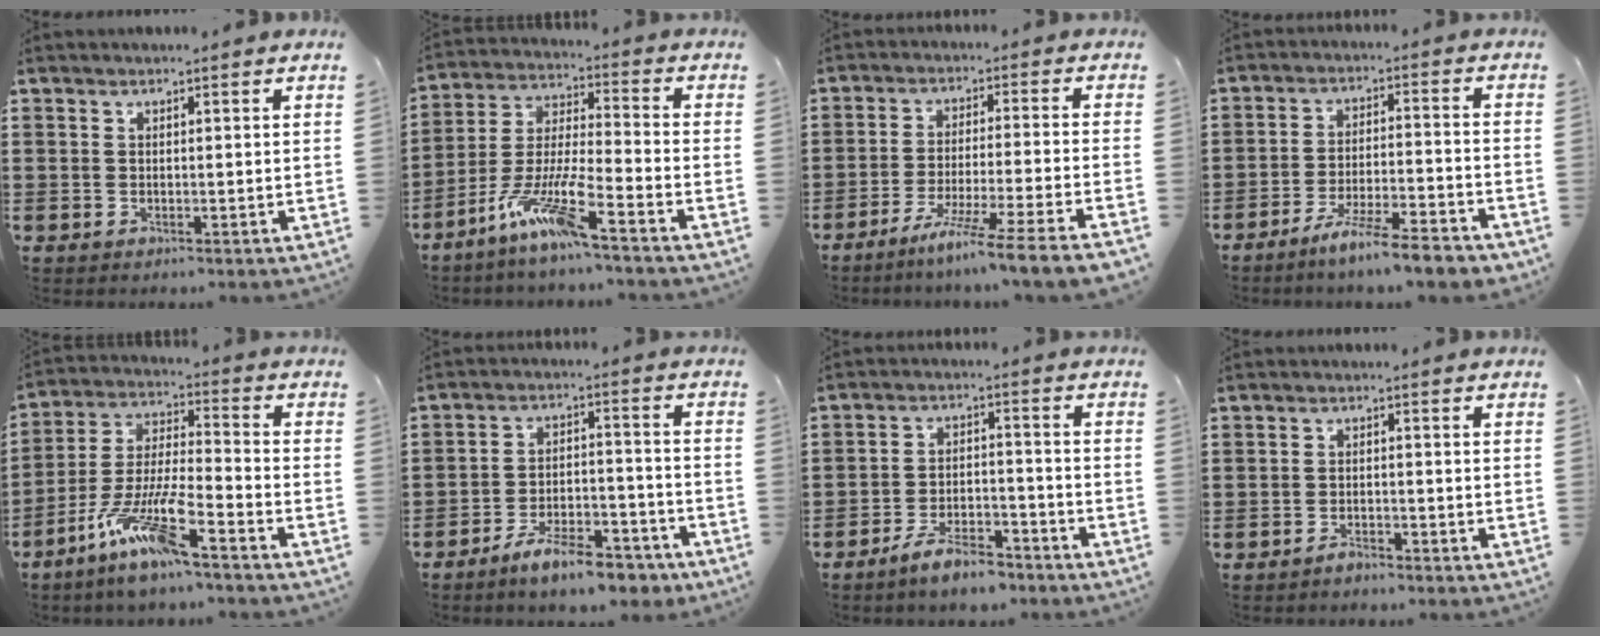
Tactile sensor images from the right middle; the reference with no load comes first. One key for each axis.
{"total": 9.6, "fx": -7.1, "fy": 0.2, "fz": 6.4, "tx": -0.151, "ty": -0.017, "tz": -0.146}
{"total": 7.8, "fx": -6.5, "fy": -1.5, "fz": 4.2, "tx": -0.070, "ty": -0.019, "tz": -0.127}
{"total": 7.6, "fx": -6.5, "fy": -0.2, "fz": 3.9, "tx": -0.071, "ty": -0.007, "tz": -0.123}
{"total": 10.6, "fx": -7.9, "fy": 0.5, "fz": 7.1, "tx": -0.157, "ty": -0.009, "tz": -0.159}
{"total": 8.7, "fx": -7.6, "fy": 1.5, "fz": 3.9, "tx": -0.063, "ty": 0.021, "tz": -0.142}
{"total": 6.5, "fx": -5.7, "fy": 1.3, "fz": 2.8, "tx": -0.055, "ty": 0.006, "tz": -0.109}
{"total": 1.8, "fx": -1.7, "fy": 0.4, "fz": 0.4, "tx": -0.012, "ty": -0.001, "tz": -0.033}